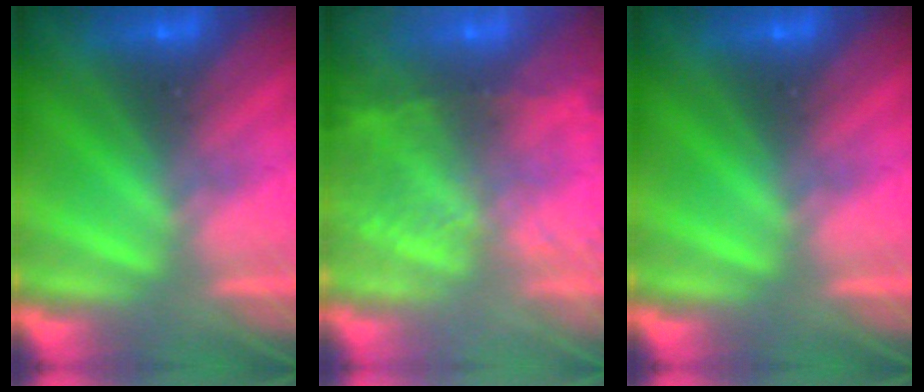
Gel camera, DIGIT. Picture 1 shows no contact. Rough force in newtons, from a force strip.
{"total": 6.1}
{"total": 0.0}